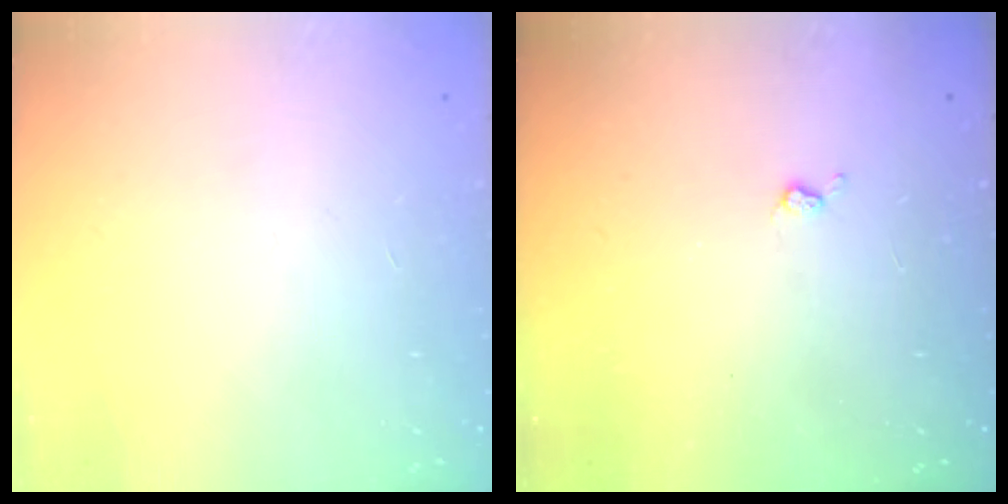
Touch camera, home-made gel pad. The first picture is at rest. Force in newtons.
{"total": 2.8, "press": 2.7, "slide": 0.5}